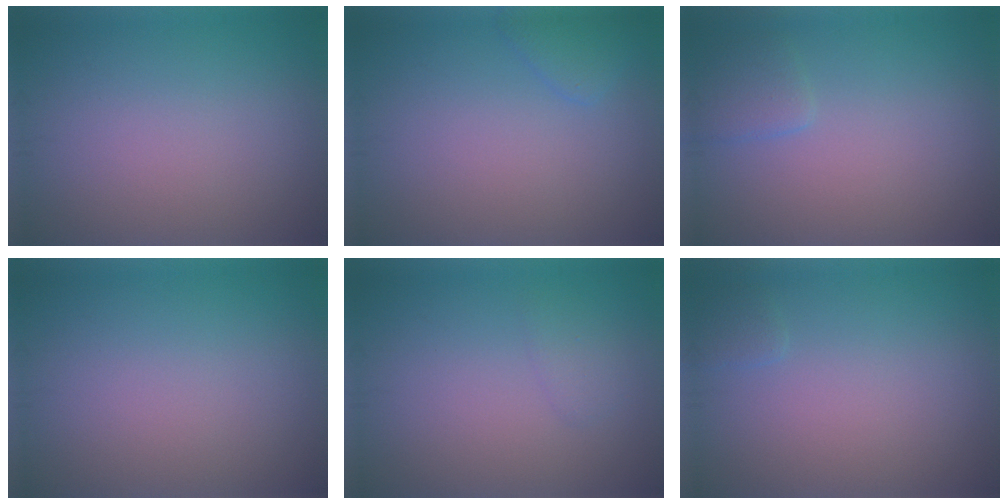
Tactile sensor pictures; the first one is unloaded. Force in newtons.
{"total": 1.6, "press": 1.6, "slide": 0.2}
{"total": 1.5, "press": 1.5, "slide": 0.2}
{"total": 0.0}
{"total": 1.0, "press": 1.0, "slide": 0.1}
{"total": 0.8, "press": 0.8, "slide": 0.1}